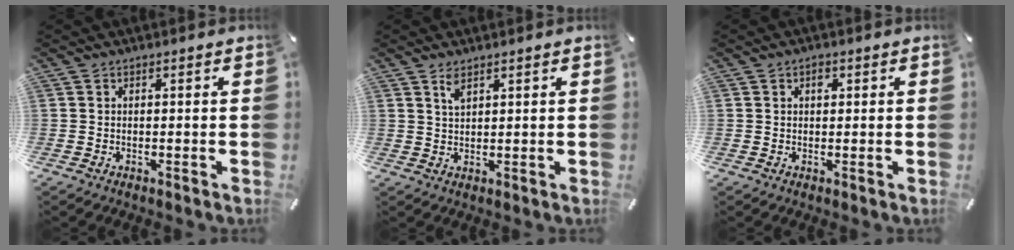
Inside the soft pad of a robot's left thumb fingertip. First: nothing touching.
{"total": 2.9, "force": [2.1, 1.2, 1.7], "torque": [-0.037, 0.000, 0.038]}
{"total": 1.4, "force": [0.5, 1.1, 0.8], "torque": [-0.001, -0.002, 0.005]}